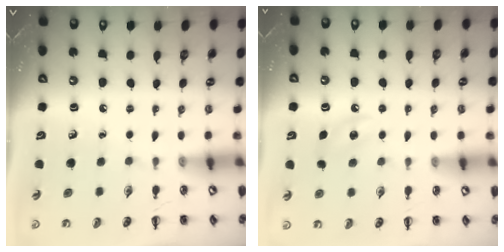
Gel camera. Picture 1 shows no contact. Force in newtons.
{"total": 5.8, "press": 5.5, "slide": 1.9}